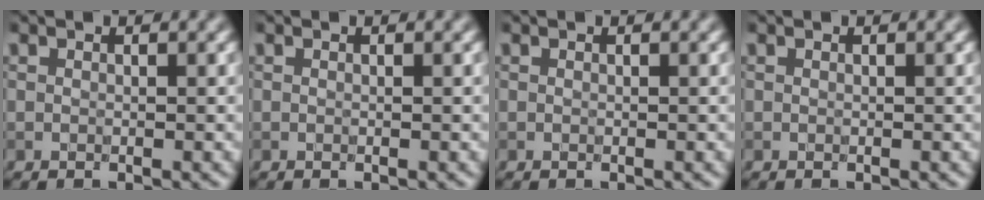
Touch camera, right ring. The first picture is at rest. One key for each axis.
{"total": 0.0}
{"total": 0.0}
{"total": 0.0}